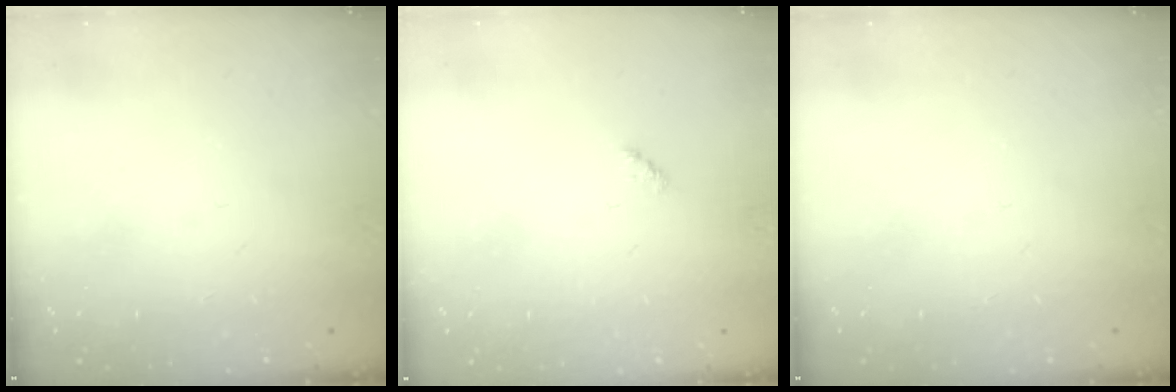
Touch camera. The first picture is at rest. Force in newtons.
{"total": 2.4, "press": 2.4, "slide": 0.5}
{"total": 0.0}